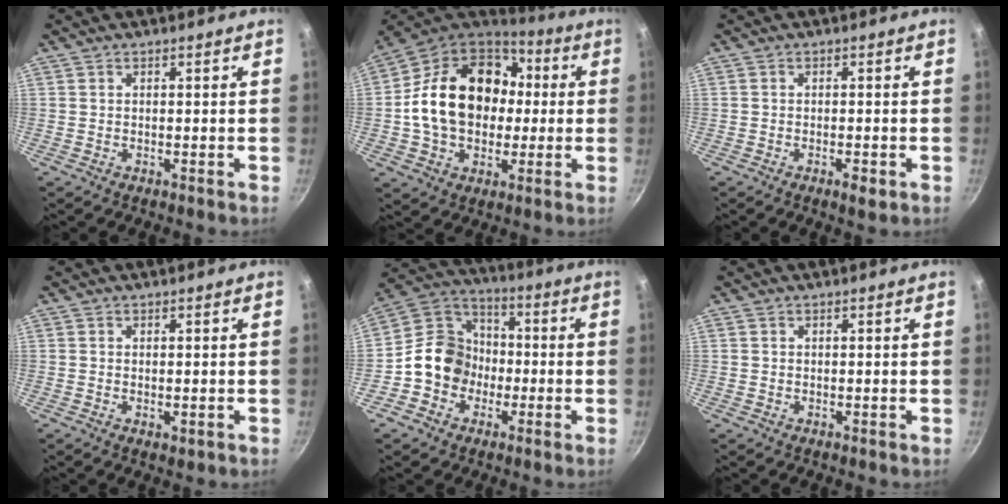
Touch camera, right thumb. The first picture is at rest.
{"total": 23.2, "force": [1.1, 17.4, 15.3], "torque": [-0.249, 0.044, 0.018]}
{"total": 2.4, "force": [-1.1, 0.9, 2.0], "torque": [-0.036, 0.005, -0.017]}
{"total": 1.3, "force": [-0.1, 0.6, 1.1], "torque": [-0.016, -0.004, -0.001]}
{"total": 12.3, "force": [-2.6, 10.7, 5.3], "torque": [-0.052, 0.045, -0.066]}
{"total": 0.0}